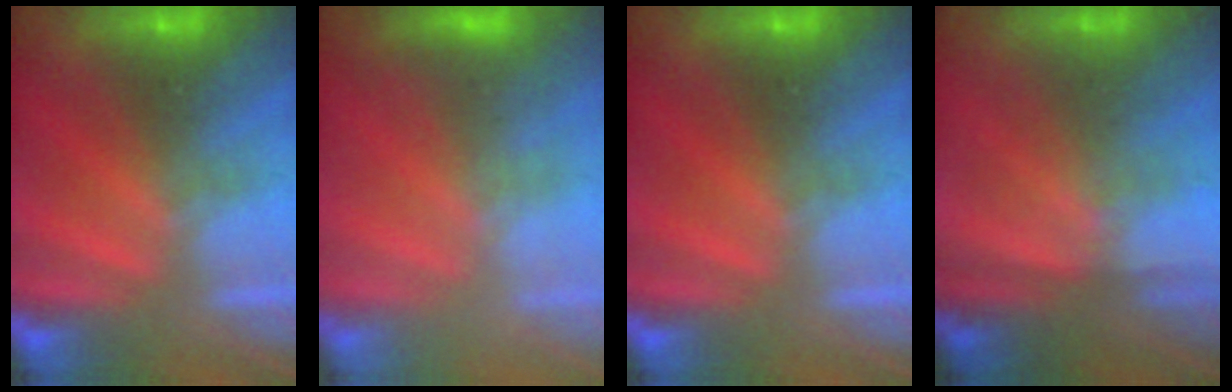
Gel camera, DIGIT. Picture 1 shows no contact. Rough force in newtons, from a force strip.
{"total": 2.6}
{"total": 0.0}
{"total": 1.3}